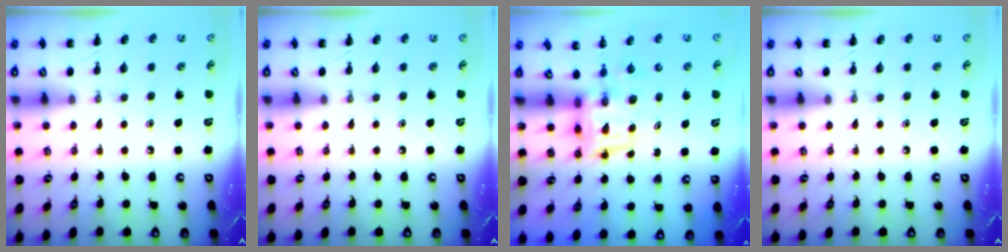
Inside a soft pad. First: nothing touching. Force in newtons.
{"total": 0.0}
{"total": 3.9, "press": 3.9, "slide": 0.7}
{"total": 0.0}